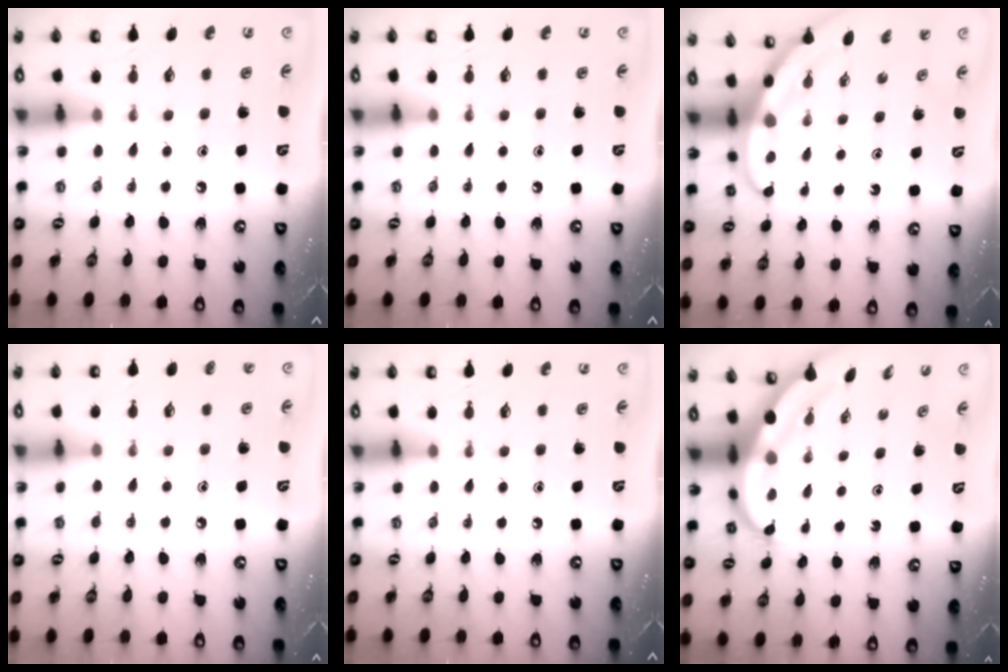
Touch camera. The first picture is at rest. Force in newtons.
{"total": 0.0}
{"total": 3.7, "press": 3.6, "slide": 0.4}
{"total": 4.9, "press": 4.9, "slide": 0.5}
{"total": 0.0}
{"total": 5.7, "press": 5.5, "slide": 1.6}